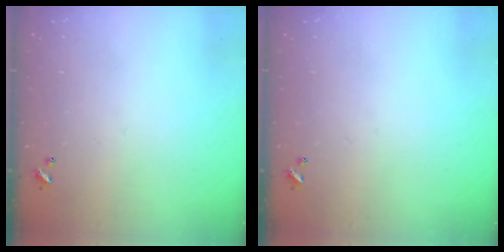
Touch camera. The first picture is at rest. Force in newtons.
{"total": 0.0}